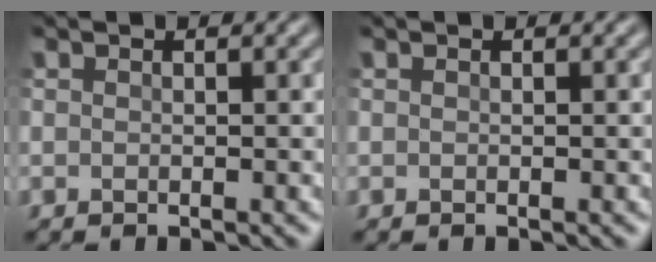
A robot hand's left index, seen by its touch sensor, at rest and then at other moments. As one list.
[{"total": 0.0}]